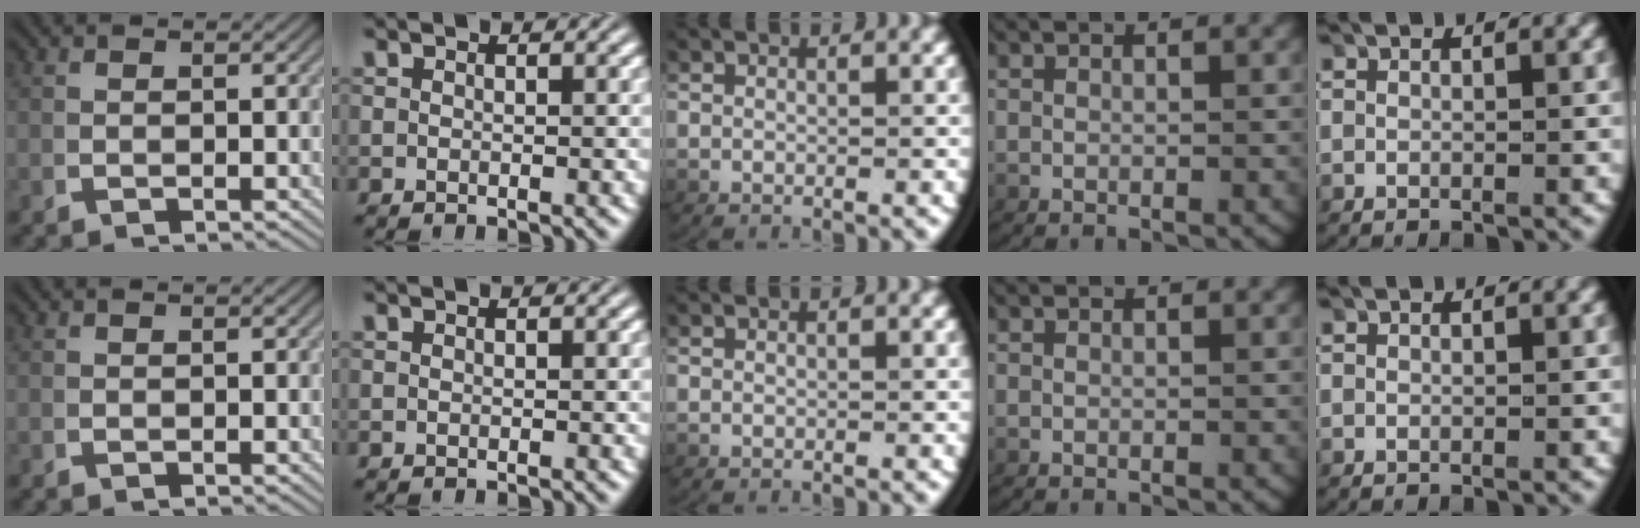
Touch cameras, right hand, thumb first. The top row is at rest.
{}